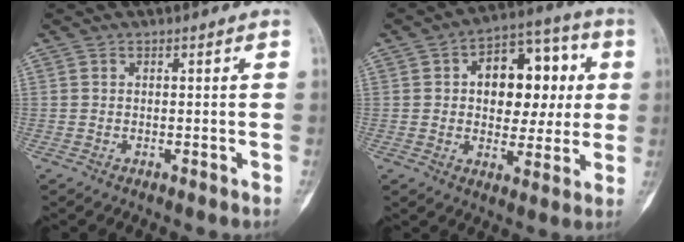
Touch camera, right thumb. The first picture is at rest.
{"total": 16.0, "force": [2.9, 10.2, 12.0], "torque": [-0.113, 0.019, 0.038]}